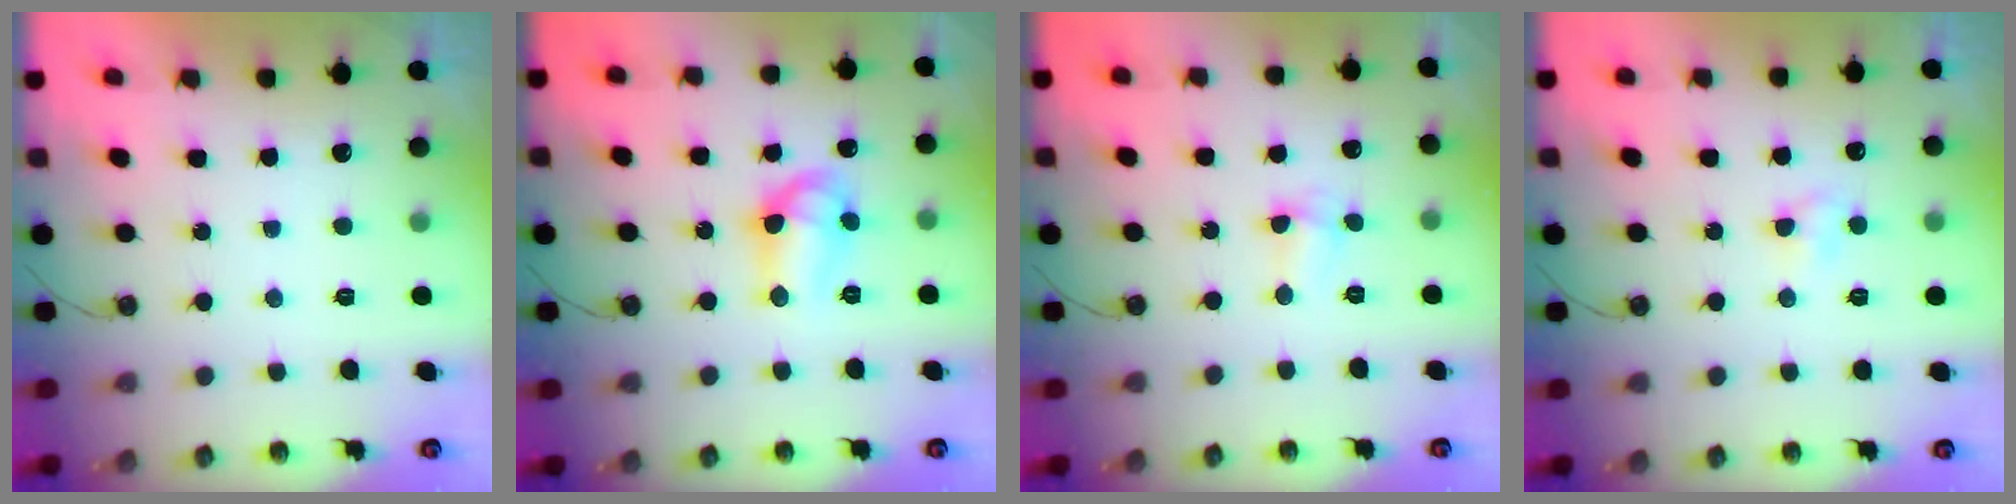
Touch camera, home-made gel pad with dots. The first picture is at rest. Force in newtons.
{"total": 10.0, "press": 10.0, "slide": 0.5}
{"total": 2.5, "press": 2.4, "slide": 0.5}
{"total": 3.2, "press": 3.1, "slide": 0.5}